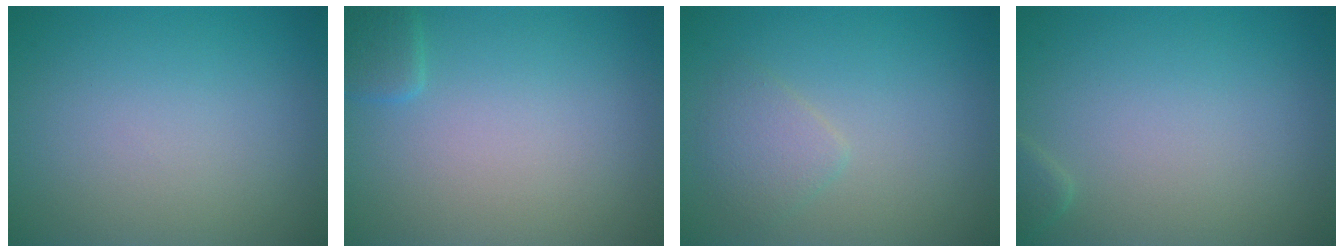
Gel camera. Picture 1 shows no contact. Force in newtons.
{"total": 1.3, "press": 1.3, "slide": 0.2}
{"total": 1.8, "press": 1.8, "slide": 0.0}
{"total": 0.8, "press": 0.8, "slide": 0.1}